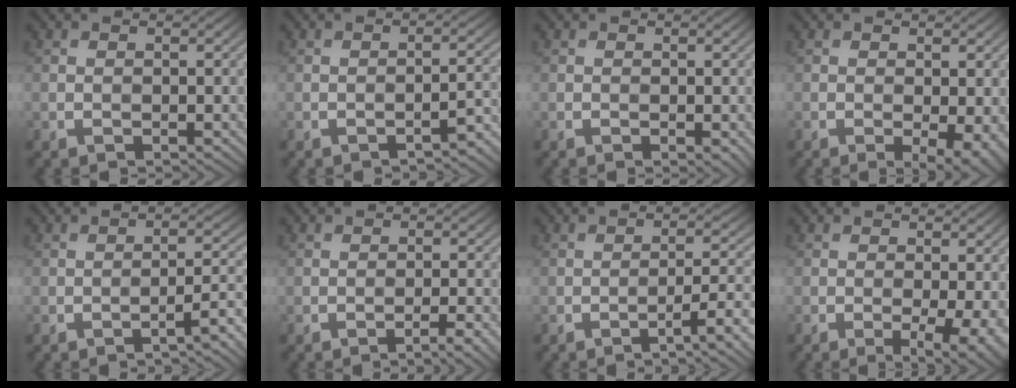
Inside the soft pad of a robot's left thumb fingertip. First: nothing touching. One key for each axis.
{"total": 2.8, "fx": -2.4, "fy": 0.4, "fz": 1.5, "tx": -0.014, "ty": 0.015, "tz": -0.033}
{"total": 0.9, "fx": -0.3, "fy": 0.3, "fz": 0.8, "tx": -0.015, "ty": -0.005, "tz": -0.004}
{"total": 3.5, "fx": -0.9, "fy": 1.2, "fz": 3.1, "tx": -0.045, "ty": -0.006, "tz": -0.012}
{"total": 3.6, "fx": -2.5, "fy": 0.5, "fz": 2.5, "tx": -0.032, "ty": 0.019, "tz": -0.042}
{"total": 2.9, "fx": -1.9, "fy": 0.2, "fz": 2.2, "tx": -0.033, "ty": 0.009, "tz": -0.033}
{"total": 3.3, "fx": -2.0, "fy": 0.3, "fz": 2.6, "tx": -0.043, "ty": 0.015, "tz": -0.041}
{"total": 3.9, "fx": -1.1, "fy": 0.9, "fz": 3.6, "tx": -0.056, "ty": -0.007, "tz": -0.016}